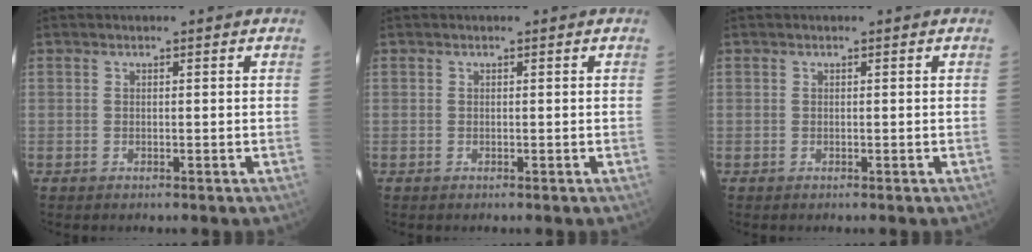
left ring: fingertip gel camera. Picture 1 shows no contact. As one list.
[{"total": 0.0}, {"total": 0.0}]